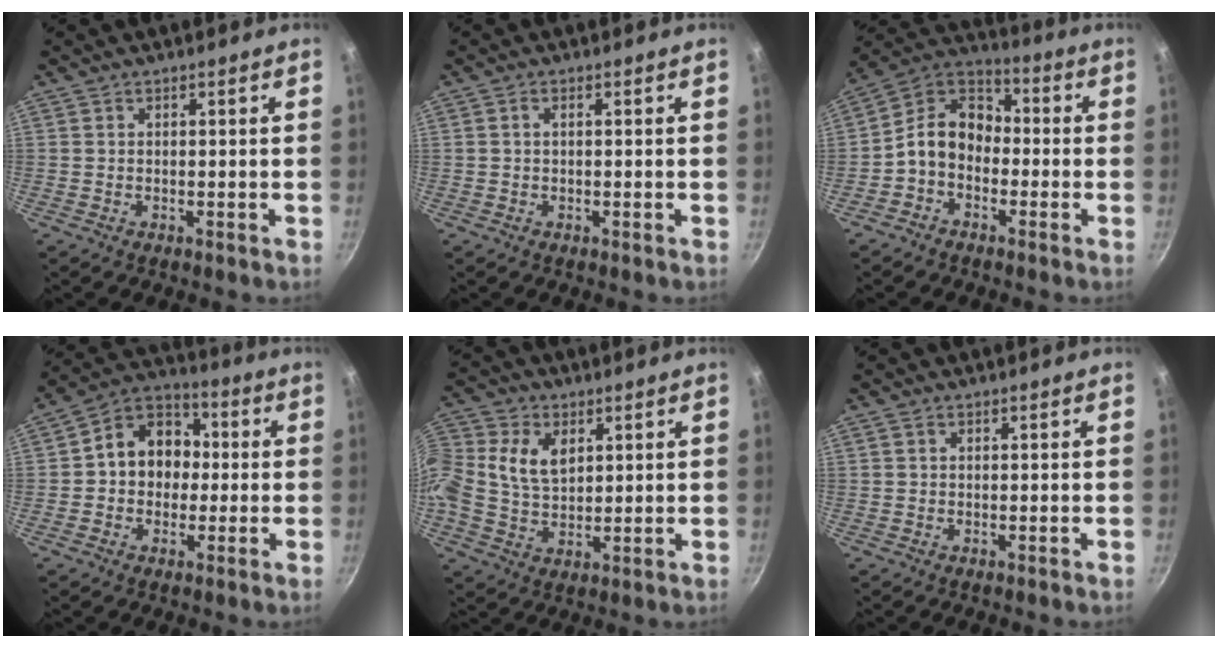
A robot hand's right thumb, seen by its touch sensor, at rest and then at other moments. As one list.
[{"total": 0.9, "force": [0.1, 0.4, 0.8], "torque": [-0.018, 0.005, 0.002]}, {"total": 10.4, "force": [-2.3, 7.9, 6.4], "torque": [-0.082, 0.049, -0.071]}, {"total": 12.0, "force": [0.2, 9.9, 6.8], "torque": [-0.060, 0.034, -0.019]}, {"total": 13.7, "force": [3.3, 9.9, 8.8], "torque": [-0.193, 0.017, 0.055]}, {"total": 0.6, "force": [0.2, 0.5, 0.3], "torque": [-0.005, 0.003, 0.004]}]